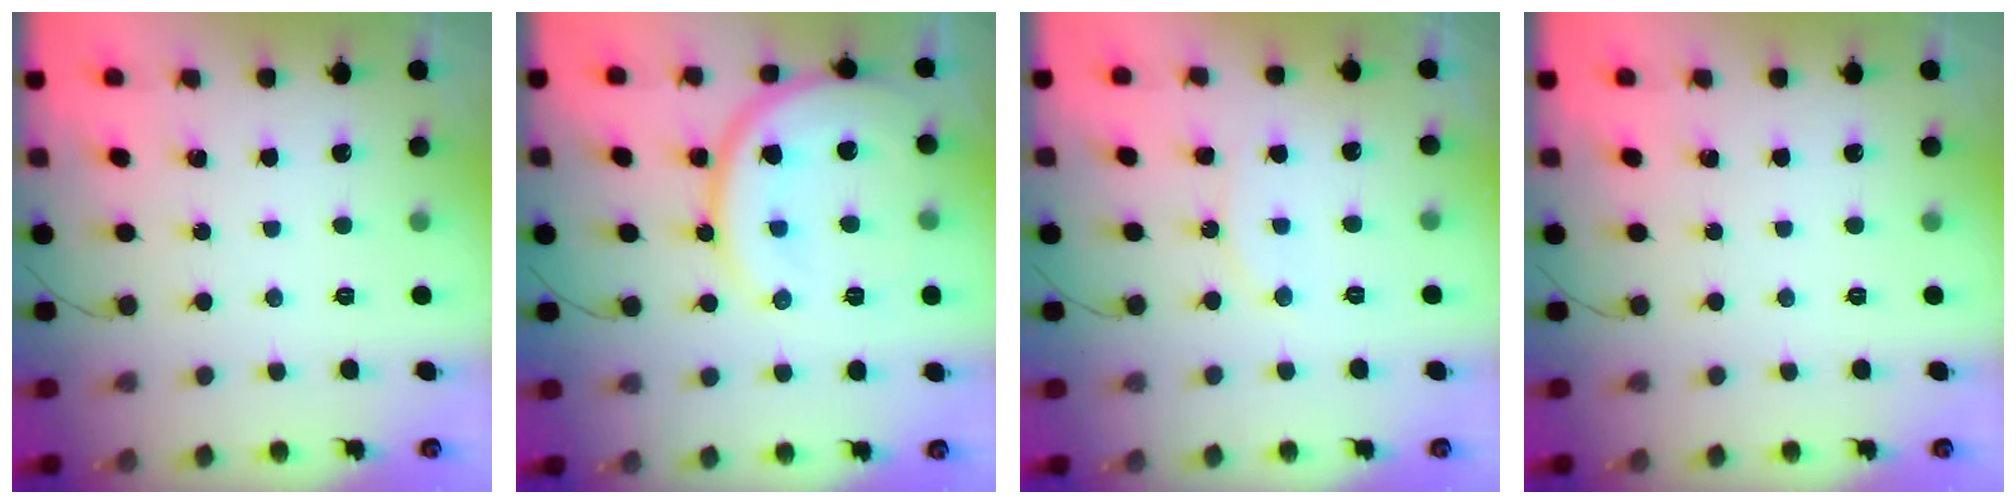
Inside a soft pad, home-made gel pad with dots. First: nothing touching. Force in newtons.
{"total": 16.4, "press": 16.3, "slide": 1.8}
{"total": 7.0, "press": 7.0, "slide": 0.6}
{"total": 0.0}